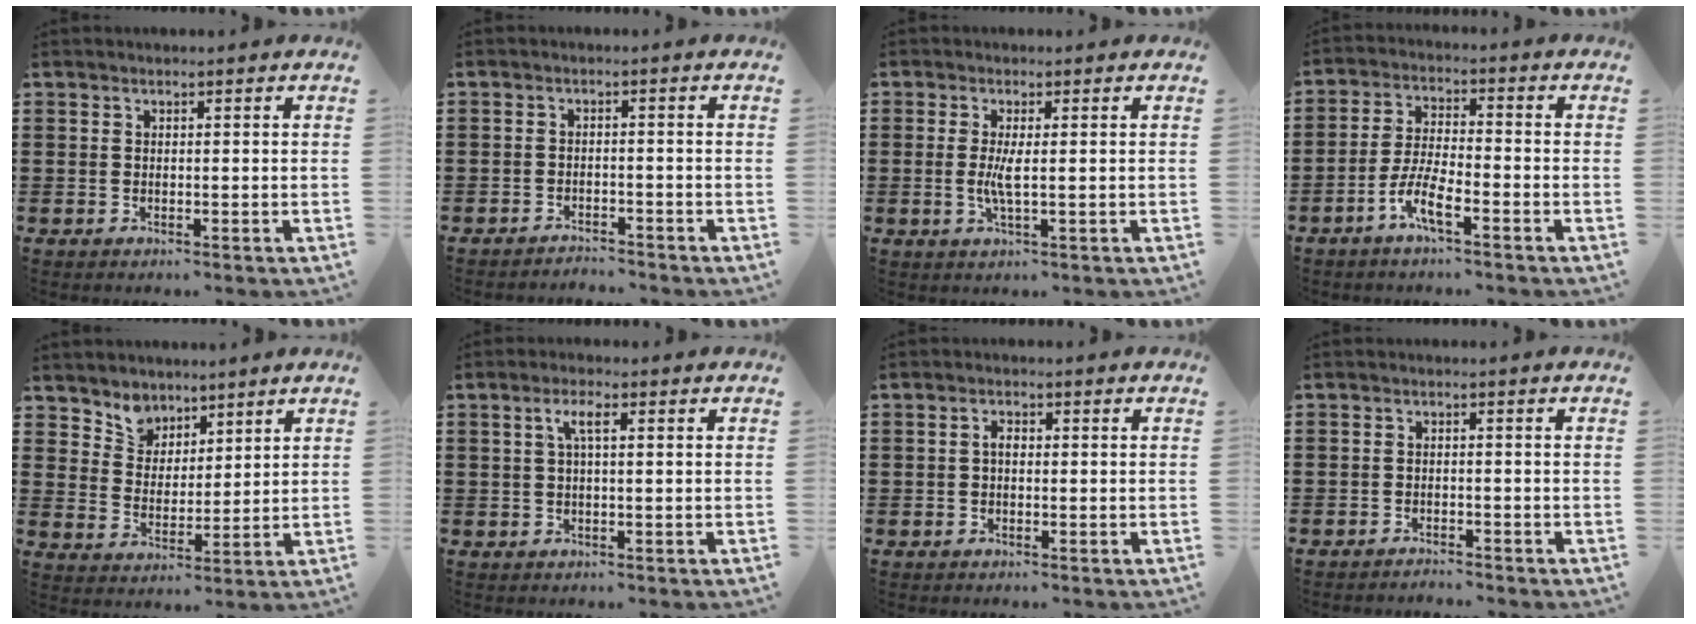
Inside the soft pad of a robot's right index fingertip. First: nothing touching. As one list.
[{"total": 2.2, "force": [-2.2, 0.1, -0.2], "torque": [-0.004, 0.002, -0.049]}, {"total": 3.2, "force": [-0.1, 0.5, 3.2], "torque": [-0.072, -0.008, -0.008]}, {"total": 6.0, "force": [-3.7, 1.2, 4.6], "torque": [-0.116, -0.012, -0.075]}, {"total": 4.7, "force": [3.7, 2.9, -0.5], "torque": [-0.020, -0.009, 0.067]}, {"total": 2.9, "force": [0.6, 0.6, 2.7], "torque": [-0.055, 0.005, 0.008]}, {"total": 1.6, "force": [-0.2, 0.8, 1.4], "torque": [-0.026, 0.002, -0.005]}, {"total": 1.7, "force": [-1.7, 0.1, -0.1], "torque": [-0.002, 0.003, -0.037]}]